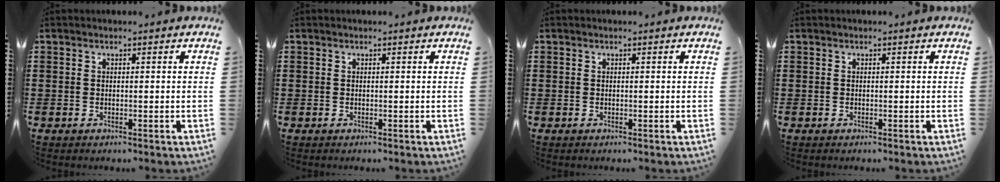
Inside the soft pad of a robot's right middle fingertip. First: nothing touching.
{"total": 0.0}
{"total": 0.0}
{"total": 0.0}